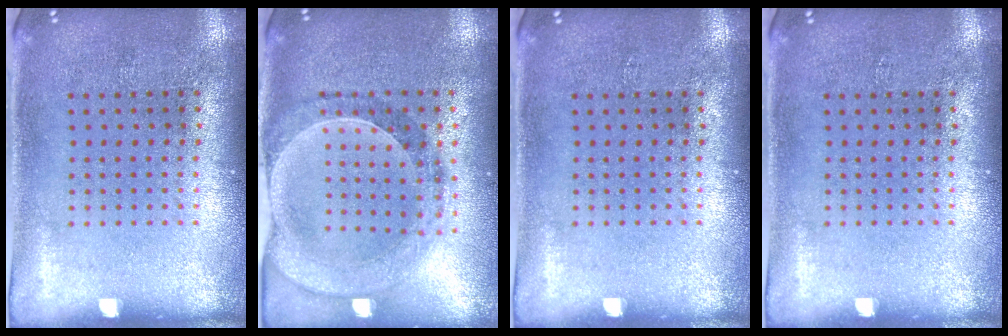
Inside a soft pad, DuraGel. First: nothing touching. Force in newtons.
{"total": 0.8, "press": 0.7, "slide": 0.3}
{"total": 0.0}
{"total": 0.0}